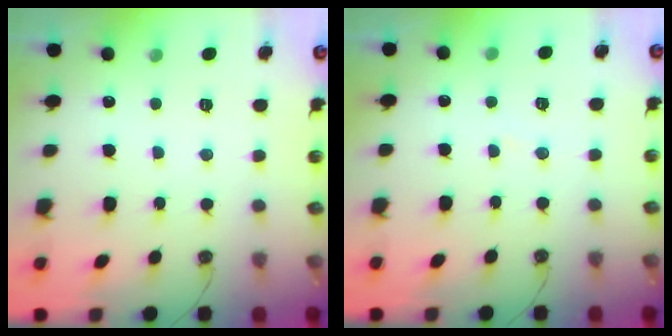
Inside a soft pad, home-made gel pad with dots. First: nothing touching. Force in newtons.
{"total": 2.3, "press": 2.3, "slide": 0.2}